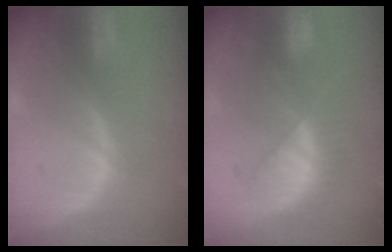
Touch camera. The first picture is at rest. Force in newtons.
{"total": 7.2, "press": 7.0, "slide": 1.7}